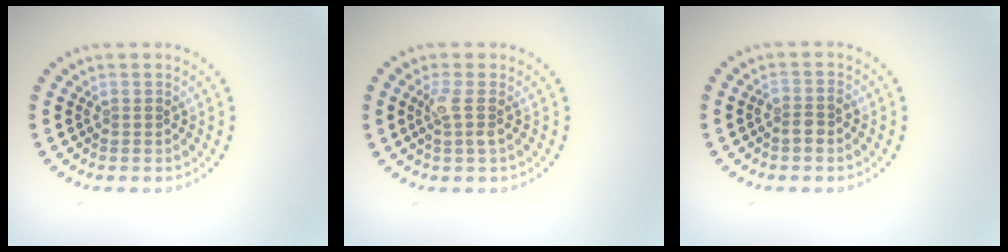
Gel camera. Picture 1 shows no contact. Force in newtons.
{"total": 1.9, "press": 1.5, "slide": 1.1}
{"total": 1.5, "press": 1.3, "slide": 0.8}